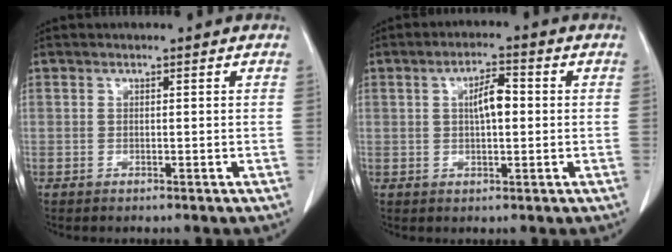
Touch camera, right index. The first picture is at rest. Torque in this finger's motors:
{"motor_torque": [0.38, 0.03, 0.10, 0.03]}